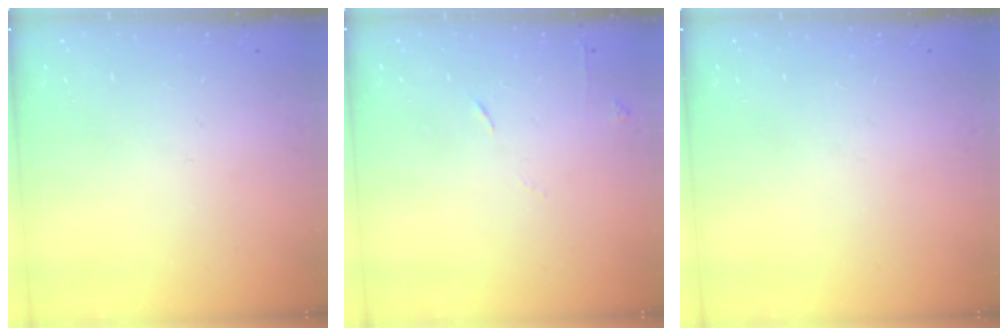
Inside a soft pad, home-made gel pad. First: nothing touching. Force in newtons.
{"total": 6.6, "press": 6.6, "slide": 0.8}
{"total": 0.0}